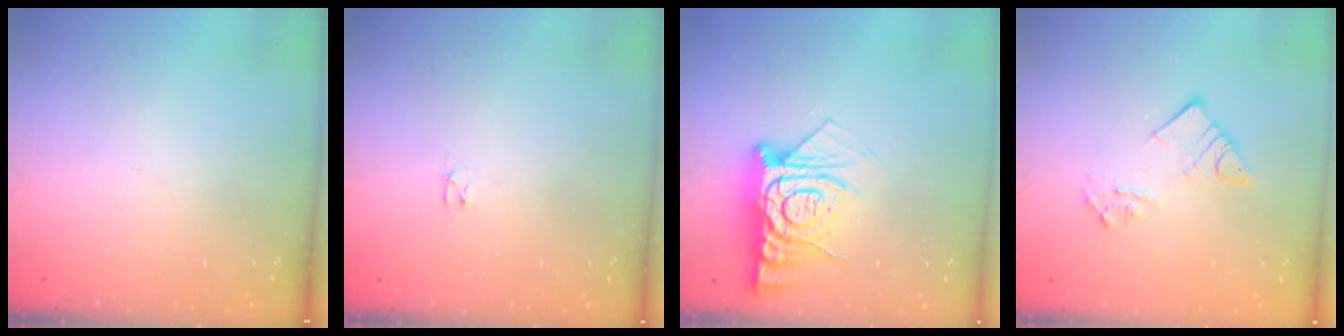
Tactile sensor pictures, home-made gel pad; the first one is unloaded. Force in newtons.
{"total": 2.4, "press": 2.3, "slide": 0.4}
{"total": 12.8, "press": 12.8, "slide": 1.0}
{"total": 7.6, "press": 7.5, "slide": 0.8}